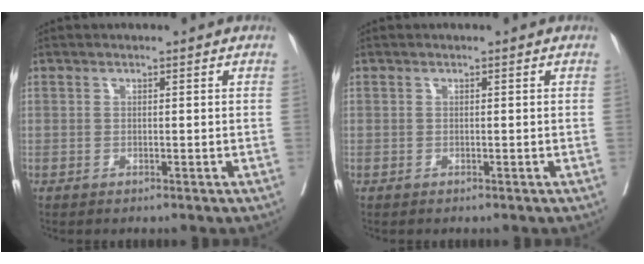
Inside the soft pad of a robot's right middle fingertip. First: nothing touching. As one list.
[{"total": 0.0}]